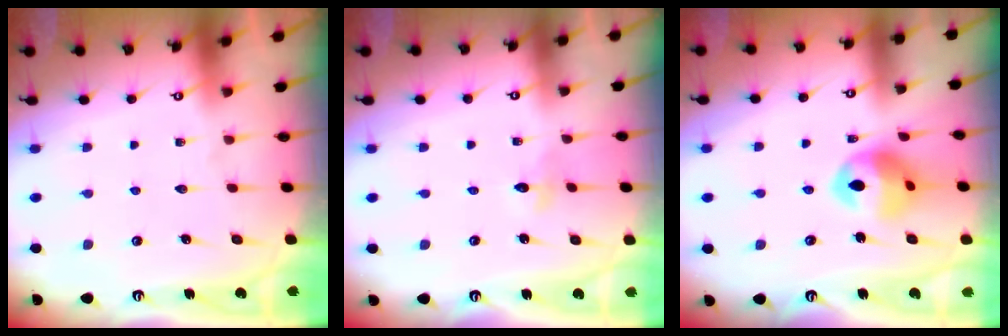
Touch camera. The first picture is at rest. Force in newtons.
{"total": 2.6, "press": 2.6, "slide": 0.3}
{"total": 12.8, "press": 12.7, "slide": 1.7}